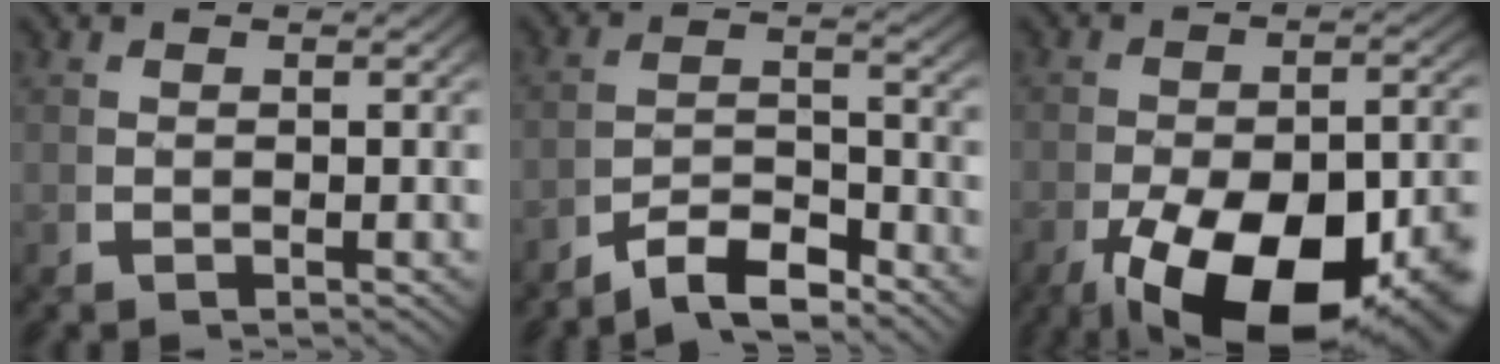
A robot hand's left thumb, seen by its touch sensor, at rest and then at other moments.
{"total": 5.3, "force": [-3.7, 2.3, 2.9], "torque": [-0.041, -0.015, -0.064]}
{"total": 15.0, "force": [-5.6, 8.3, 11.2], "torque": [-0.197, -0.075, -0.049]}